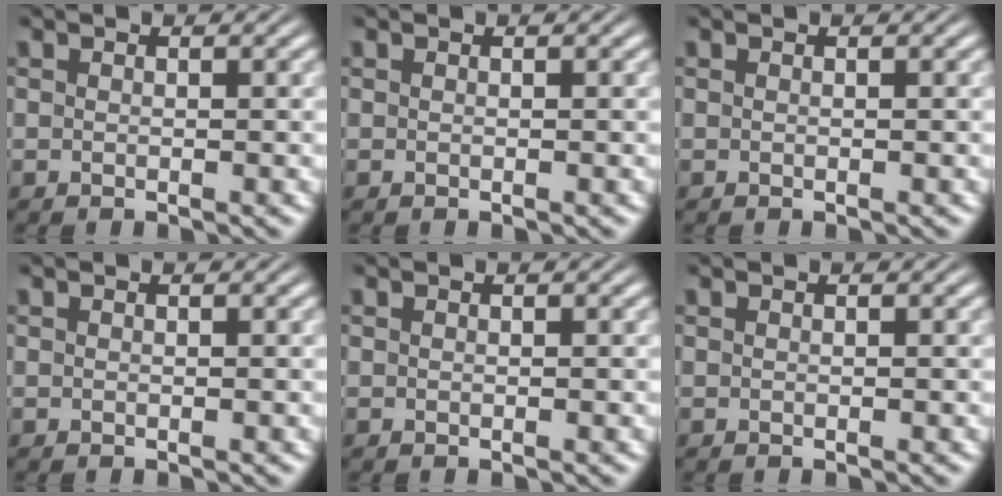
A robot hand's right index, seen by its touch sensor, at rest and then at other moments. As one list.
[{"total": 0.0}, {"total": 0.0}, {"total": 0.0}, {"total": 0.0}, {"total": 0.0}]